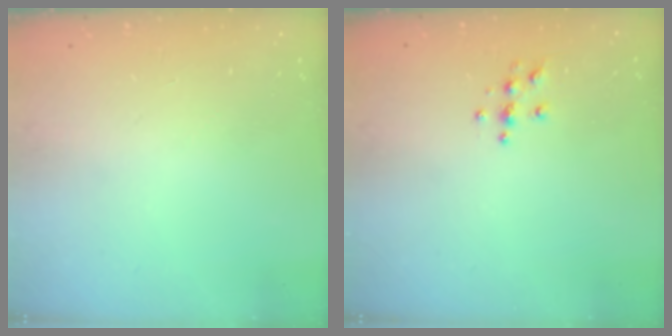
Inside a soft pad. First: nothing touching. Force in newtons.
{"total": 3.7, "press": 3.7, "slide": 0.4}